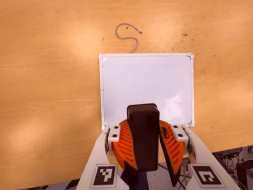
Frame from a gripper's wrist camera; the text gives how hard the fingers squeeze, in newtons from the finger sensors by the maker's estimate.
{"total": 11.1, "left": 11.1, "right": 11.0}